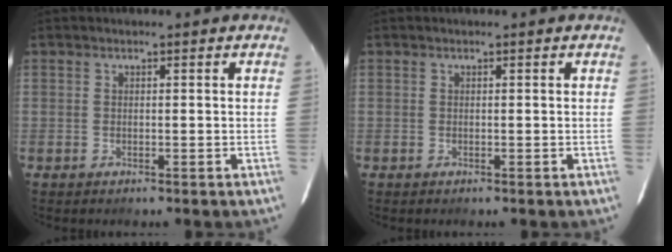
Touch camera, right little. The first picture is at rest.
{"total": 0.0}